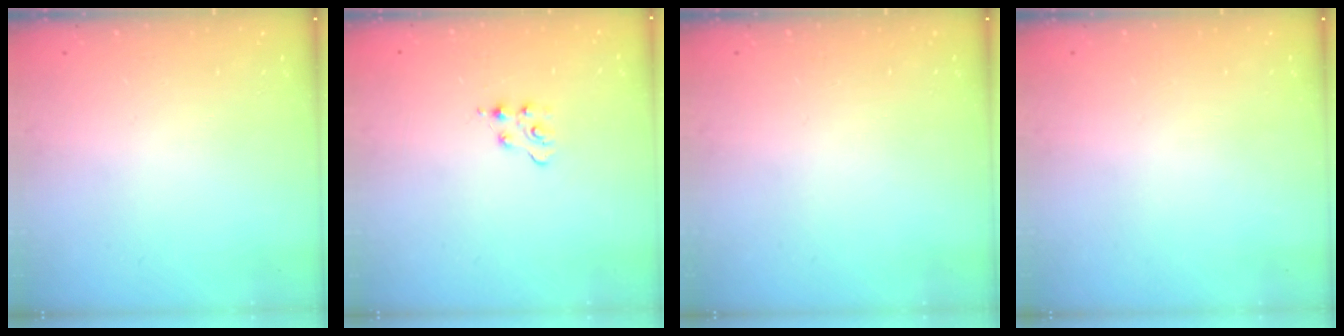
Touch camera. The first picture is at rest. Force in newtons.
{"total": 3.9, "press": 3.9, "slide": 0.5}
{"total": 0.0}
{"total": 0.0}